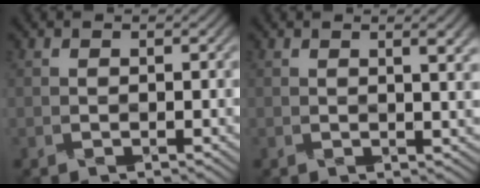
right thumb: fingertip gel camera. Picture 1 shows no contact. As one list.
[{"total": 2.3, "force": [1.6, -0.2, 1.6], "torque": [-0.022, 0.005, 0.025]}]